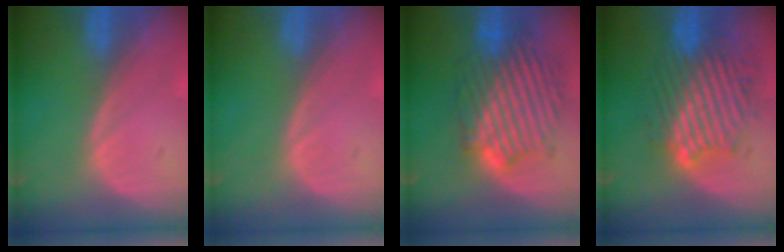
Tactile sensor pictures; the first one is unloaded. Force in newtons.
{"total": 0.0}
{"total": 9.8, "press": 9.8, "slide": 0.3}
{"total": 9.8, "press": 9.5, "slide": 2.1}